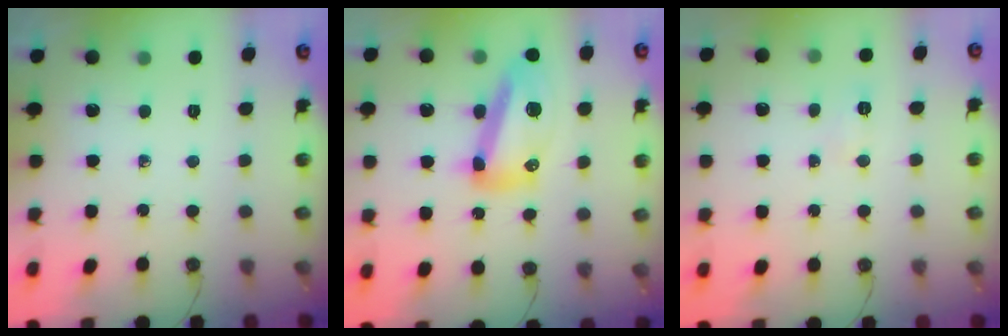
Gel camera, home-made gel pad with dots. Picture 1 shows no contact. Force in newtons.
{"total": 15.0, "press": 14.9, "slide": 1.4}
{"total": 3.7, "press": 3.7, "slide": 0.5}